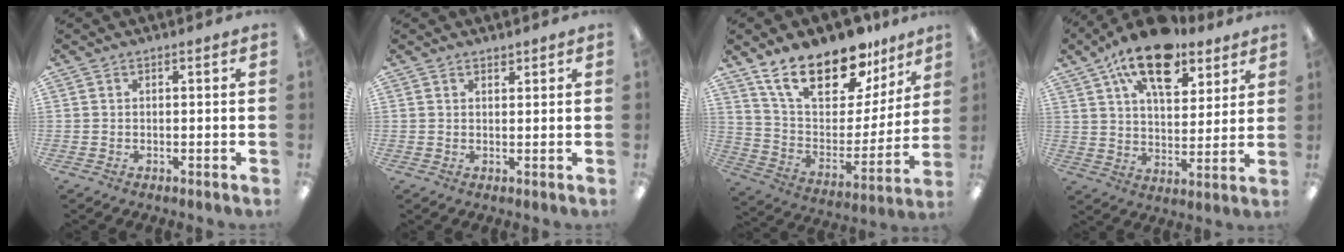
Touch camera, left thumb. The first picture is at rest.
{"total": 1.5, "force": [1.3, 0.5, 0.5], "torque": [-0.003, -0.004, 0.023]}
{"total": 21.9, "force": [16.3, 9.1, 11.4], "torque": [-0.203, -0.102, 0.291]}
{"total": 16.9, "force": [11.3, 8.1, 9.6], "torque": [-0.150, -0.052, 0.195]}